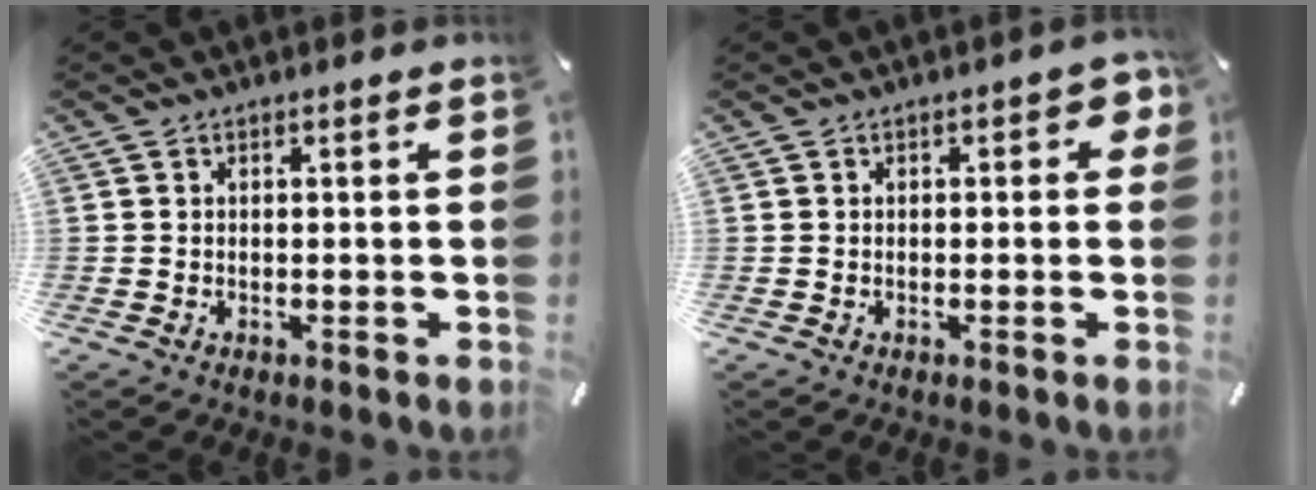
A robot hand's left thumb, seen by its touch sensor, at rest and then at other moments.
{"total": 3.1, "force": [0.3, 1.7, 2.6], "torque": [-0.035, 0.004, 0.000]}